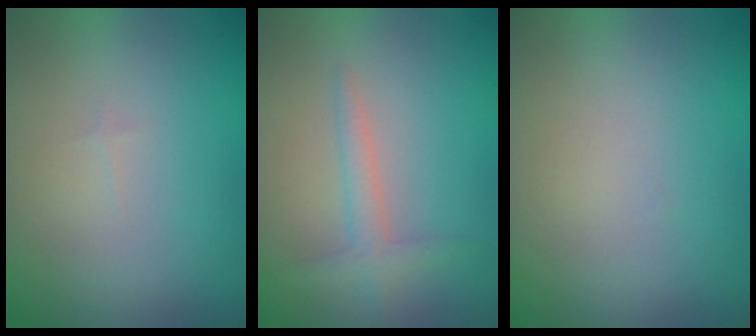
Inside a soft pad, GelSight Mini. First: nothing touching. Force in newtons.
{"total": 1.8, "press": 1.8, "slide": 0.1}
{"total": 0.0}